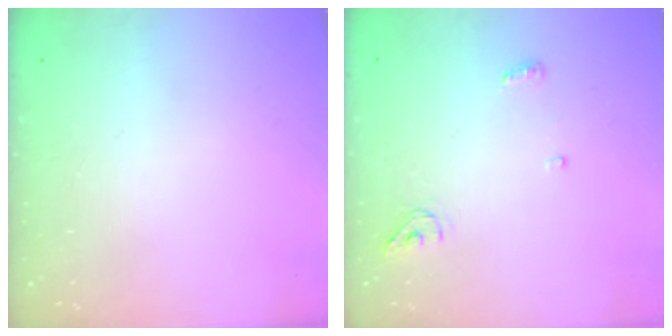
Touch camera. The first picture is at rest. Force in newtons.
{"total": 6.3, "press": 5.0, "slide": 3.9}